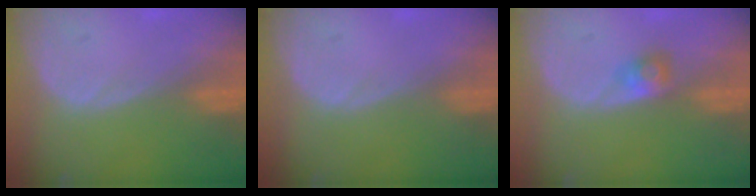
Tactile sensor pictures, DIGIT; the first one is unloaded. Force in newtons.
{"total": 0.0}
{"total": 2.5, "press": 2.4, "slide": 0.7}